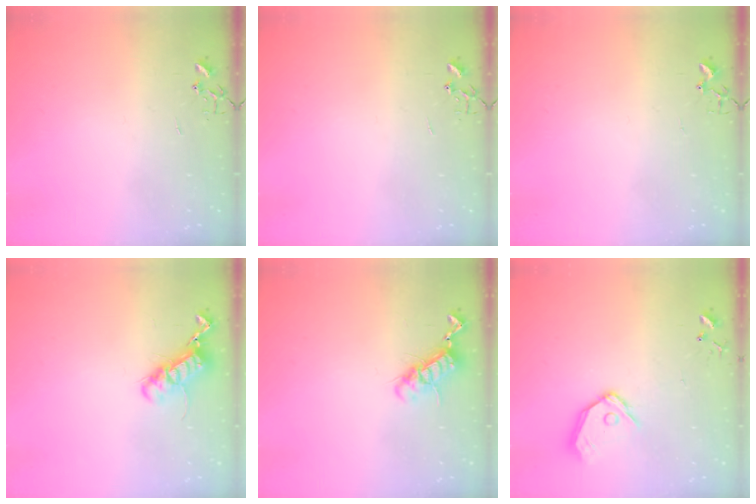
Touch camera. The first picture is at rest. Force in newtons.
{"total": 0.0}
{"total": 3.0, "press": 2.9, "slide": 0.4}
{"total": 12.2, "press": 12.2, "slide": 0.9}
{"total": 11.1, "press": 11.1, "slide": 0.7}
{"total": 11.5, "press": 11.4, "slide": 1.7}